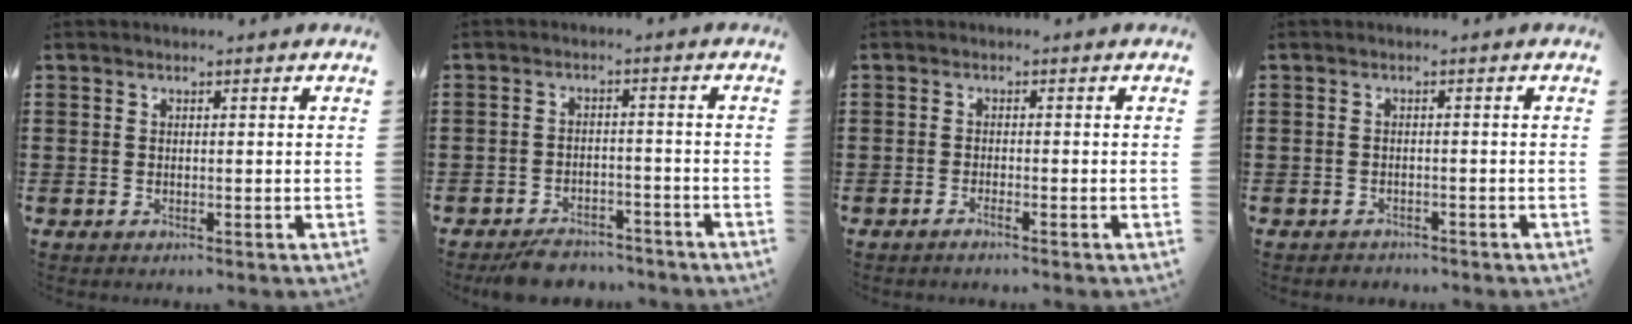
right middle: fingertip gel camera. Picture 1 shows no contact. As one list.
[{"total": 3.9, "force": [-3.7, 1.0, 0.6], "torque": [-0.012, 0.010, -0.075]}, {"total": 1.1, "force": [-0.8, 0.0, 0.7], "torque": [-0.012, -0.003, -0.015]}, {"total": 1.0, "force": [-1.0, 0.3, -0.1], "torque": [-0.002, 0.002, -0.022]}]